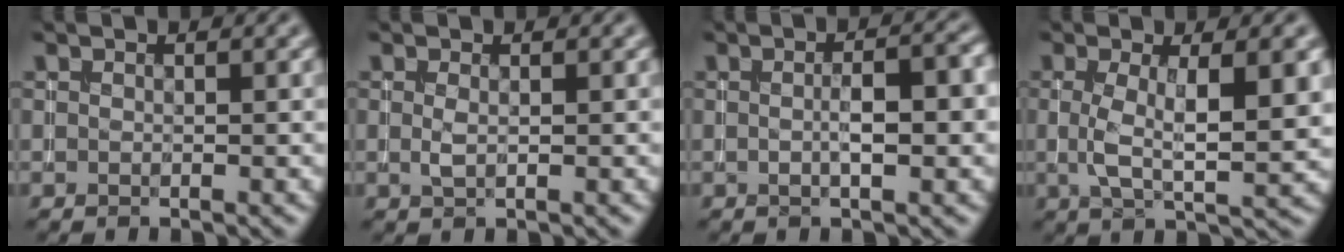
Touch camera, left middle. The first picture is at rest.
{"total": 0.8, "force": [0.2, 0.2, 0.7], "torque": [-0.017, 0.000, 0.002]}
{"total": 4.3, "force": [0.0, 1.2, 4.2], "torque": [-0.062, 0.005, 0.000]}
{"total": 5.9, "force": [0.5, 1.6, 5.6], "torque": [-0.104, -0.004, 0.007]}